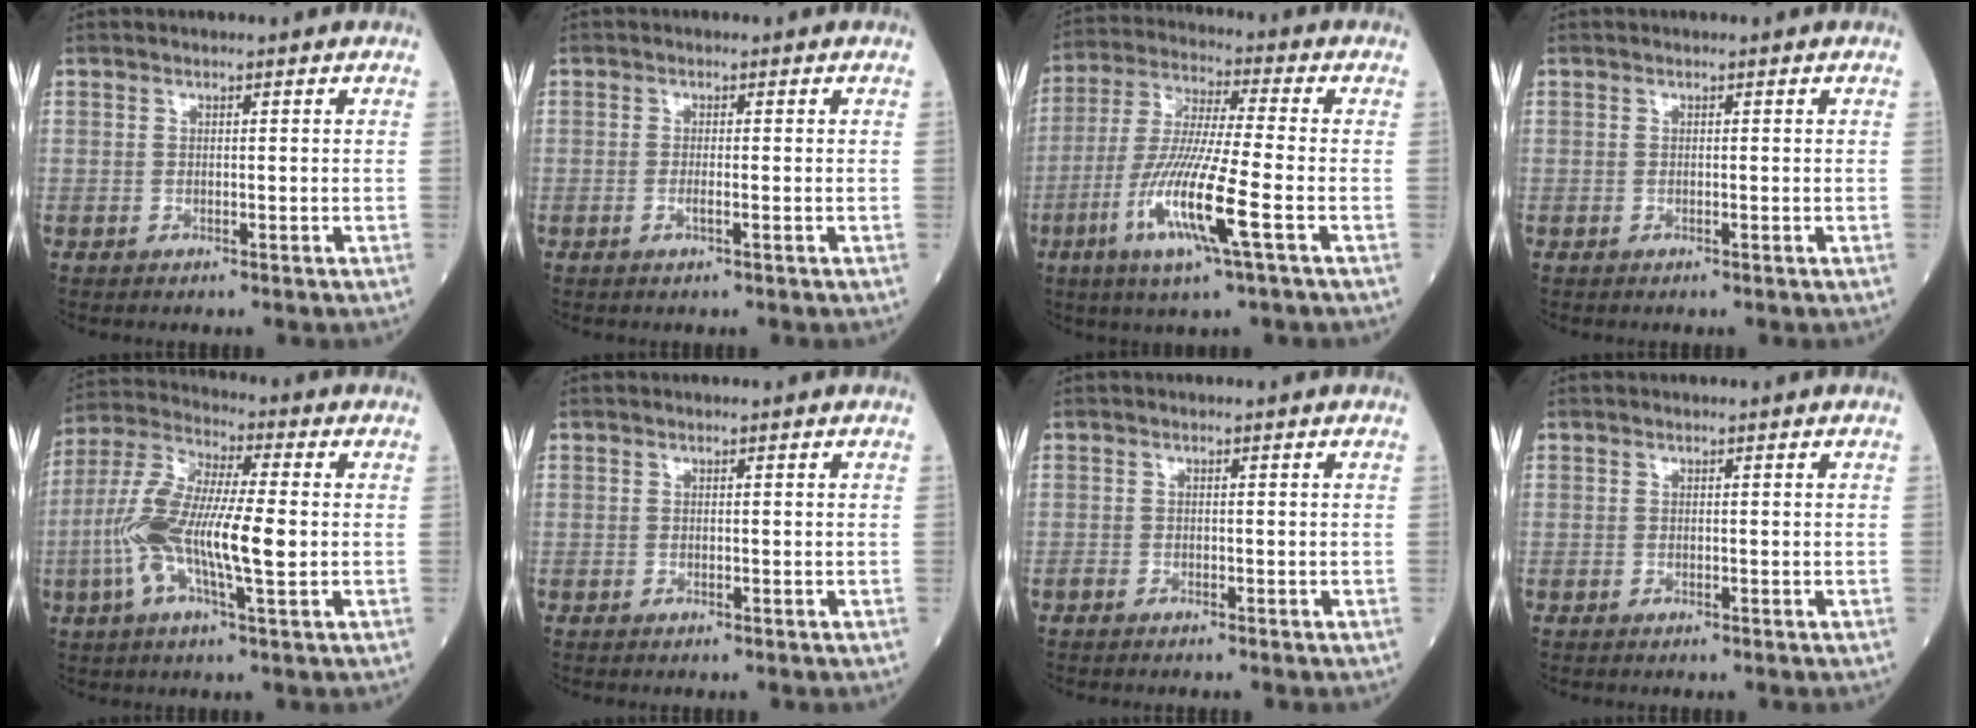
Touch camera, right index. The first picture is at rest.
{"total": 0.6, "force": [-0.2, 0.0, 0.6], "torque": [-0.009, 0.000, -0.003]}
{"total": 13.4, "force": [-4.9, 0.2, 12.5], "torque": [-0.253, -0.018, -0.097]}
{"total": 0.0}
{"total": 14.1, "force": [-1.7, 2.4, 13.8], "torque": [-0.289, 0.008, -0.037]}
{"total": 0.0}
{"total": 0.7, "force": [-0.7, 0.1, 0.1], "torque": [-0.007, -0.003, -0.015]}
{"total": 0.0}